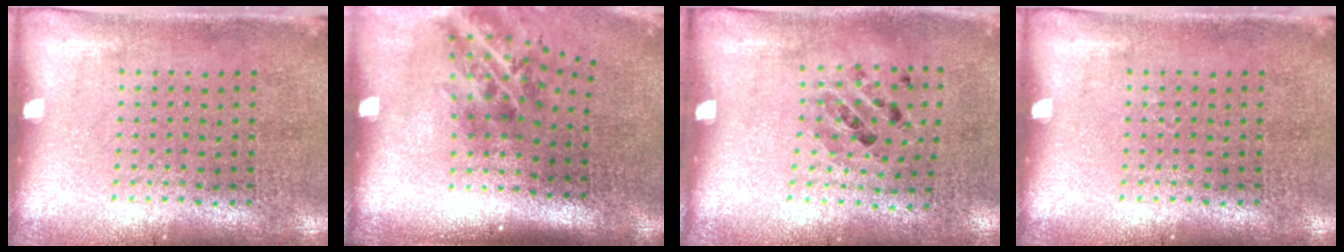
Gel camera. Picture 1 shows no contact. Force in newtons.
{"total": 1.9, "press": 1.2, "slide": 1.4}
{"total": 0.9, "press": 0.8, "slide": 0.5}
{"total": 0.0}